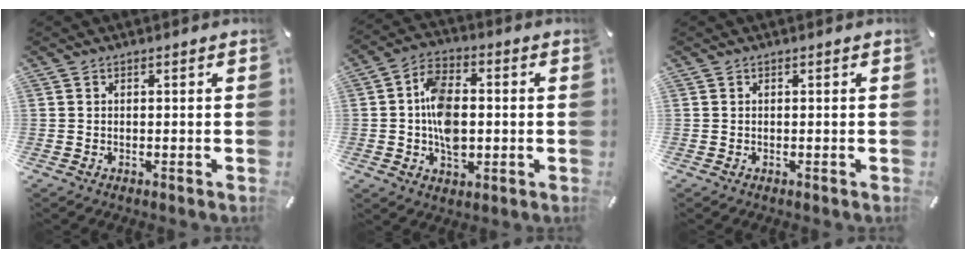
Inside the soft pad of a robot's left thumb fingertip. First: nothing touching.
{"total": 10.6, "force": [-0.9, 7.2, 7.8], "torque": [-0.146, 0.010, -0.016]}
{"total": 0.0}